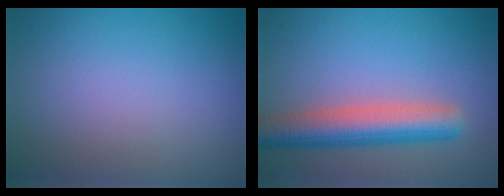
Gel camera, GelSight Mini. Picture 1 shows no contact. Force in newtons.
{"total": 6.2, "press": 6.1, "slide": 0.4}